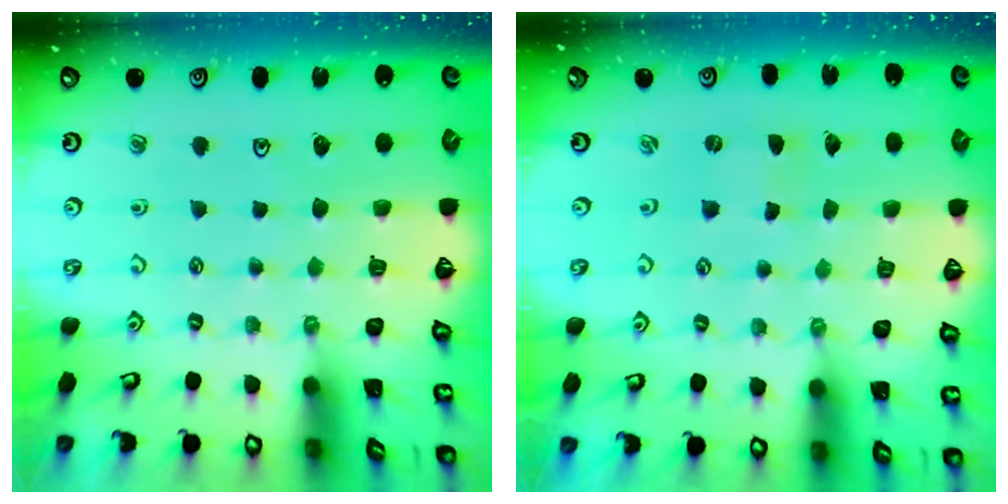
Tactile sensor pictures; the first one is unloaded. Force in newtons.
{"total": 0.0}